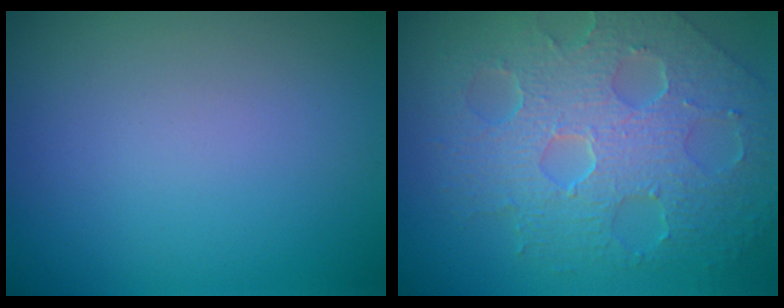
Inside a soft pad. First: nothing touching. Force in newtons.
{"total": 8.3, "press": 5.8, "slide": 5.9}